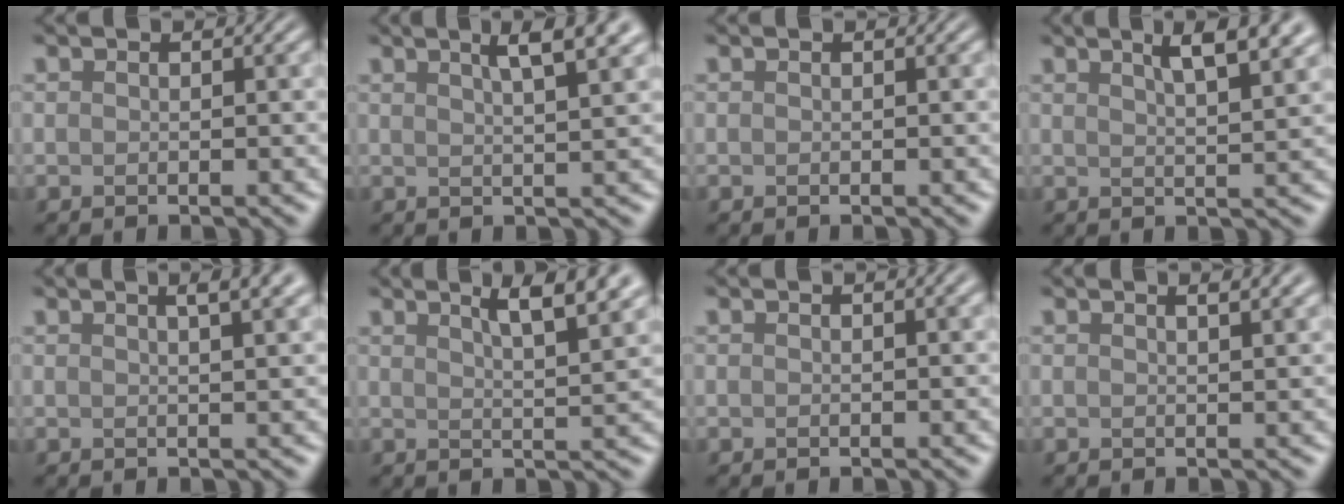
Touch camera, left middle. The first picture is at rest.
{"total": 4.9, "force": [2.8, 1.1, 3.9], "torque": [-0.031, 0.023, 0.025]}
{"total": 0.0}
{"total": 5.9, "force": [3.5, 1.7, 4.5], "torque": [-0.034, 0.027, 0.035]}
{"total": 5.7, "force": [3.1, 2.3, 4.1], "torque": [-0.021, 0.042, 0.018]}
{"total": 6.1, "force": [3.6, 1.6, 4.6], "torque": [-0.037, 0.025, 0.038]}
{"total": 1.7, "force": [0.9, 0.6, 1.3], "torque": [-0.010, 0.001, 0.002]}
{"total": 3.8, "force": [2.3, 1.7, 2.6], "torque": [-0.001, 0.027, 0.002]}